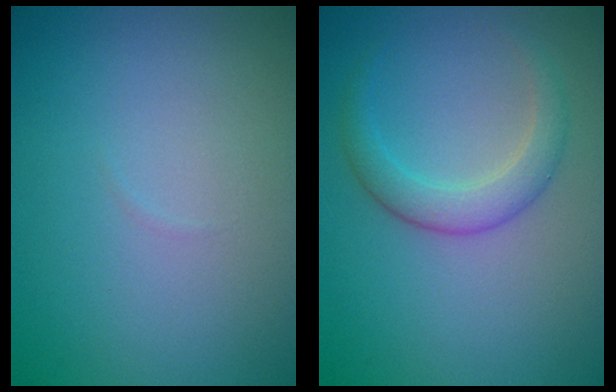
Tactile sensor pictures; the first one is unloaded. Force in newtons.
{"total": 2.7, "press": 2.7, "slide": 0.1}